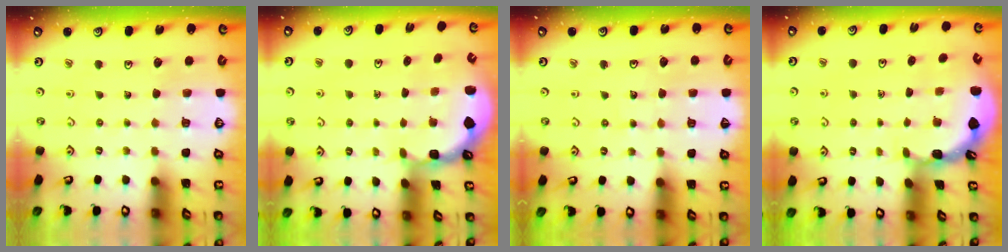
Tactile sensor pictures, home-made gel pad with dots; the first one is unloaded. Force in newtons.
{"total": 1.6, "press": 1.5, "slide": 0.4}
{"total": 6.0, "press": 5.8, "slide": 1.7}
{"total": 1.8, "press": 1.8, "slide": 0.1}